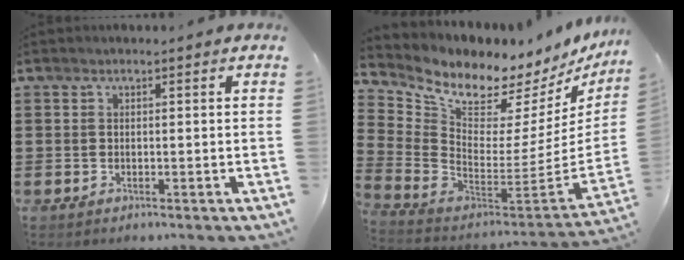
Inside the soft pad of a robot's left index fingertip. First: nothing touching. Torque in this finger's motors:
{"motor_torque": [1.01, 0.15, 0.60, 0.13]}